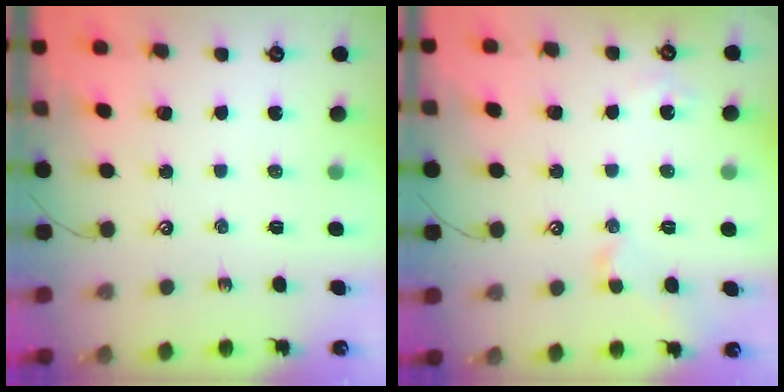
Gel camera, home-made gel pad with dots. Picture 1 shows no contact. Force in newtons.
{"total": 1.1, "press": 0.9, "slide": 0.7}